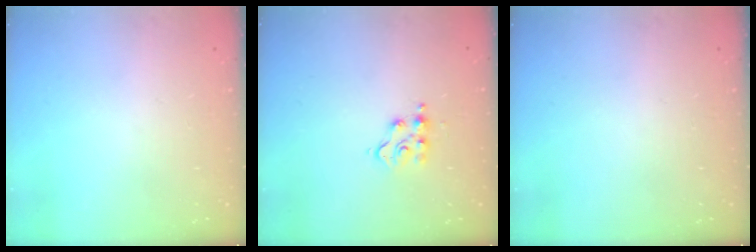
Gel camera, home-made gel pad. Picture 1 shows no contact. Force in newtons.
{"total": 6.7, "press": 6.7, "slide": 0.5}
{"total": 0.0}